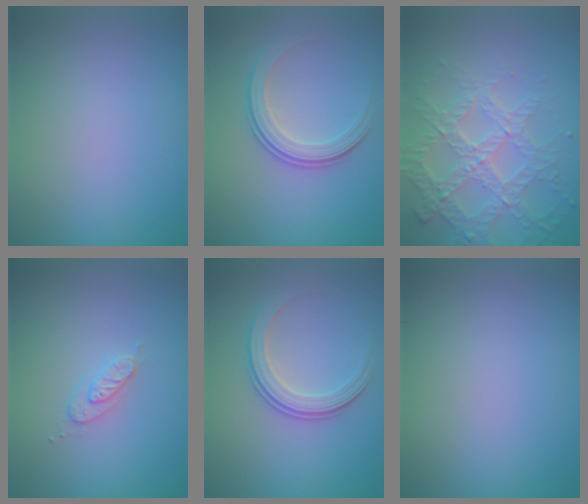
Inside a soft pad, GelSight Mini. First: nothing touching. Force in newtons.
{"total": 3.0, "press": 2.6, "slide": 1.5}
{"total": 4.0, "press": 4.0, "slide": 0.3}
{"total": 1.7, "press": 1.6, "slide": 0.2}
{"total": 3.0, "press": 2.6, "slide": 1.5}
{"total": 0.0}